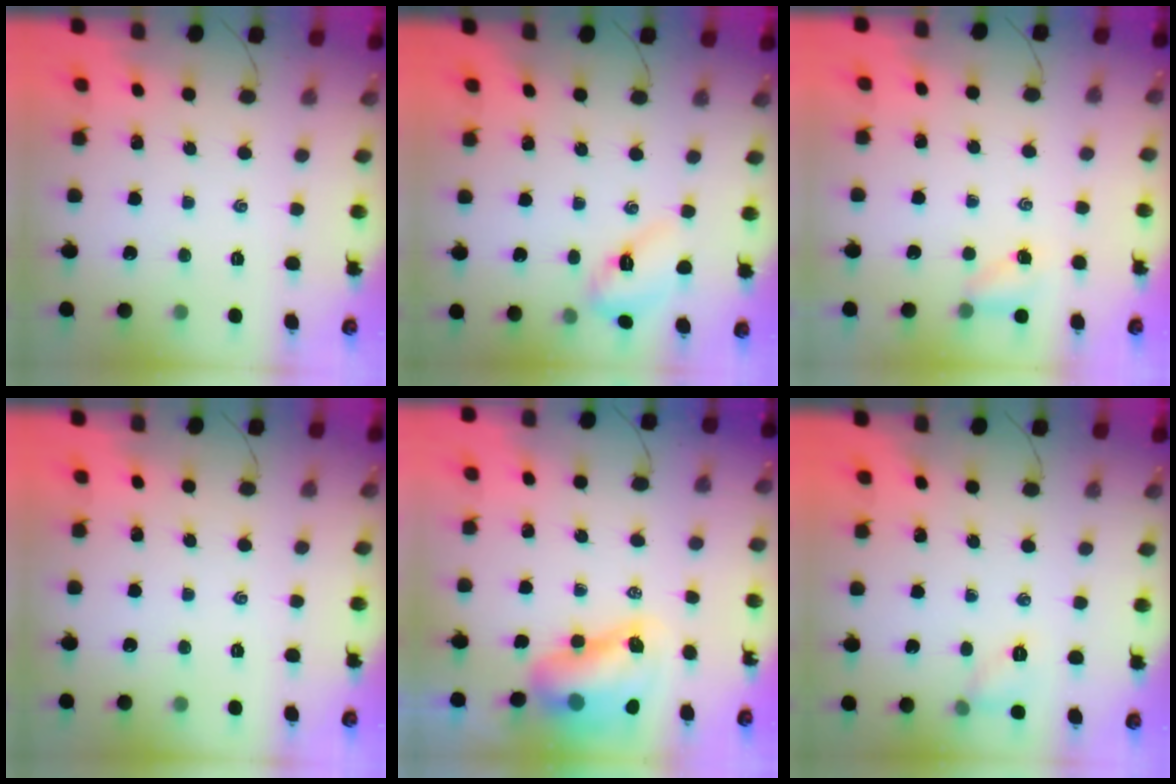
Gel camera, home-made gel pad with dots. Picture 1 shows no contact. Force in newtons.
{"total": 7.1, "press": 7.1, "slide": 0.1}
{"total": 3.5, "press": 3.3, "slide": 1.2}
{"total": 0.0}
{"total": 9.7, "press": 9.4, "slide": 2.6}
{"total": 5.6, "press": 5.5, "slide": 1.0}